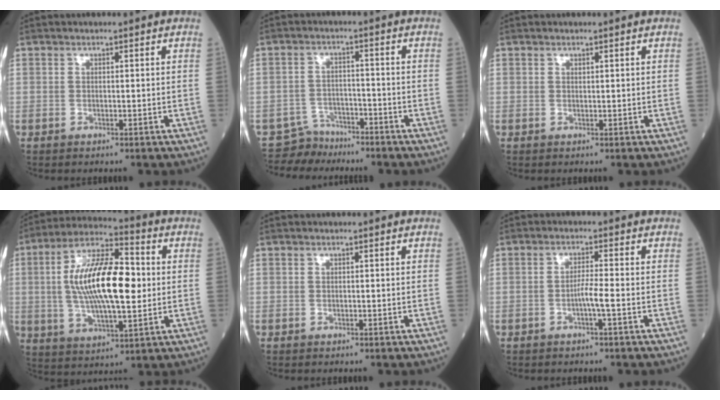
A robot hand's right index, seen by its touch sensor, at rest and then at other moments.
{"total": 4.6, "force": [-4.1, 1.6, -1.2], "torque": [0.018, 0.005, -0.075]}
{"total": 0.0}
{"total": 17.2, "force": [1.1, 5.4, 16.3], "torque": [-0.309, 0.015, 0.016]}
{"total": 0.0}
{"total": 2.5, "force": [-0.9, -0.4, 2.3], "torque": [-0.041, -0.001, -0.019]}